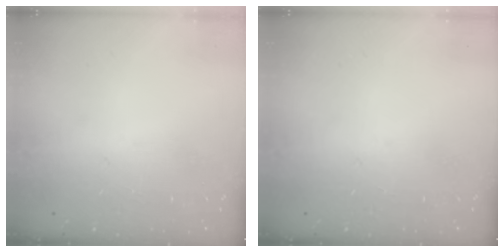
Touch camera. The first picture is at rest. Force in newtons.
{"total": 0.0}